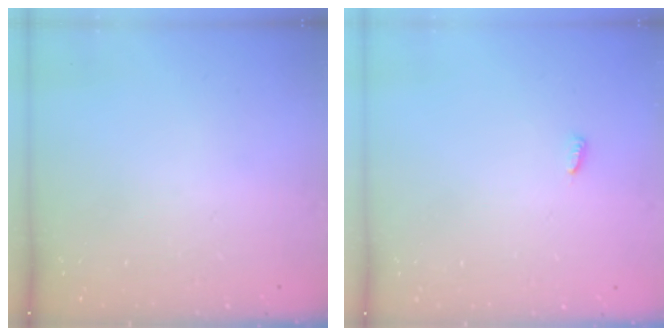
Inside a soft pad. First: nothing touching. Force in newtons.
{"total": 3.2, "press": 3.2, "slide": 0.5}